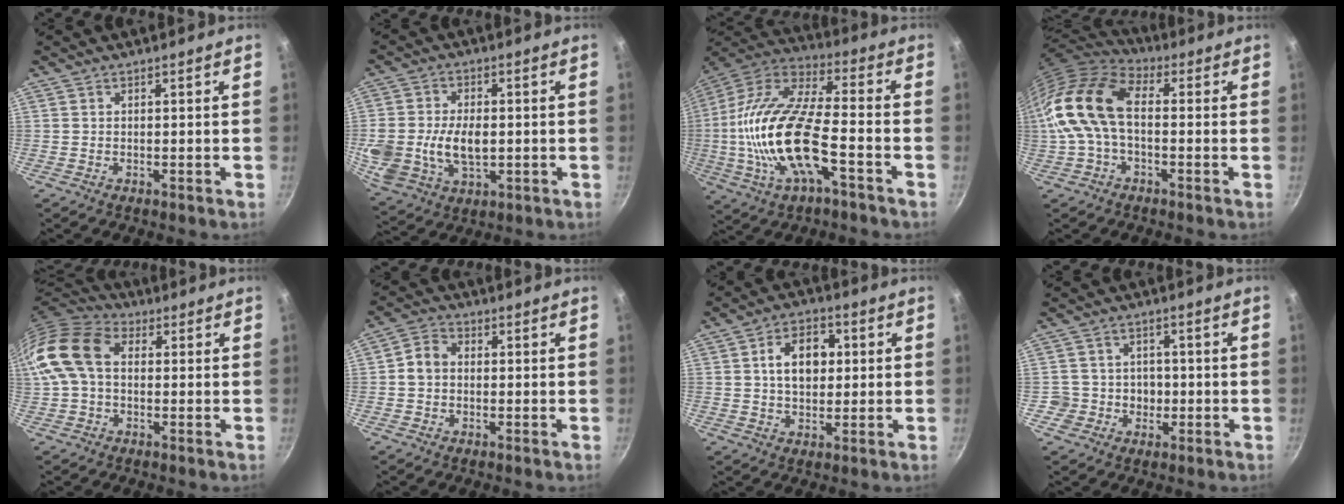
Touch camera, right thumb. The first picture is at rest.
{"total": 14.5, "force": [-0.5, 9.7, 10.8], "torque": [-0.219, -0.001, -0.004]}
{"total": 22.2, "force": [-5.4, 8.8, 19.7], "torque": [-0.388, 0.033, -0.116]}
{"total": 18.0, "force": [-0.3, 10.7, 14.4], "torque": [-0.295, 0.031, -0.024]}
{"total": 14.1, "force": [1.4, 9.7, 10.1], "torque": [-0.187, 0.030, 0.006]}
{"total": 4.7, "force": [-0.1, 3.8, 2.7], "torque": [-0.038, 0.014, -0.015]}
{"total": 9.5, "force": [1.5, 6.6, 6.7], "torque": [-0.078, 0.010, 0.018]}
{"total": 5.4, "force": [-1.0, 5.2, 0.9], "torque": [0.022, 0.020, -0.016]}